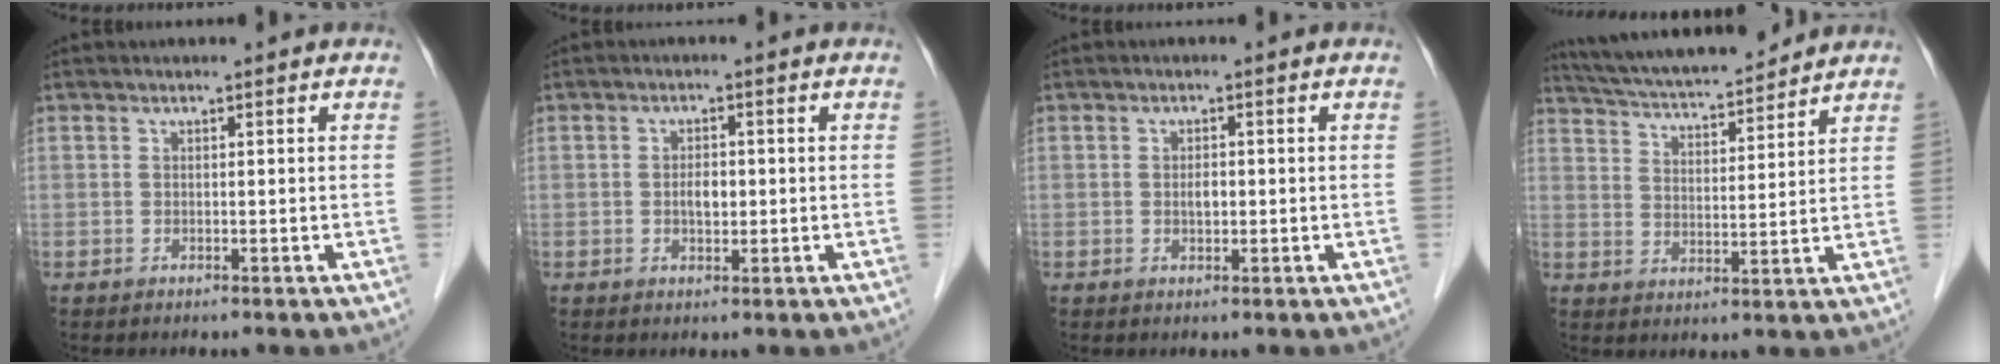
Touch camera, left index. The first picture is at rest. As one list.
[{"total": 2.4, "force": [-0.2, 1.2, 2.0], "torque": [-0.037, 0.001, -0.003]}, {"total": 1.6, "force": [-0.1, 0.8, 1.3], "torque": [-0.024, 0.000, -0.002]}, {"total": 15.3, "force": [13.9, 1.6, 6.2], "torque": [-0.115, 0.016, 0.228]}]